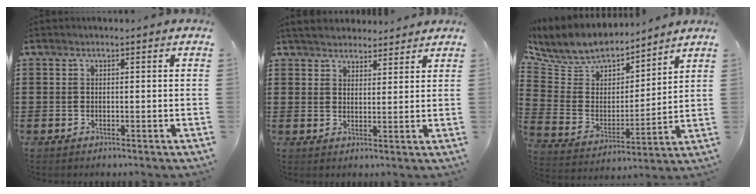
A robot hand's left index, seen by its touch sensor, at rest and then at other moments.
{"total": 3.7, "force": [3.6, 1.0, 0.2], "torque": [-0.016, -0.005, 0.067]}
{"total": 7.2, "force": [6.4, 3.1, 1.0], "torque": [-0.064, -0.046, 0.115]}